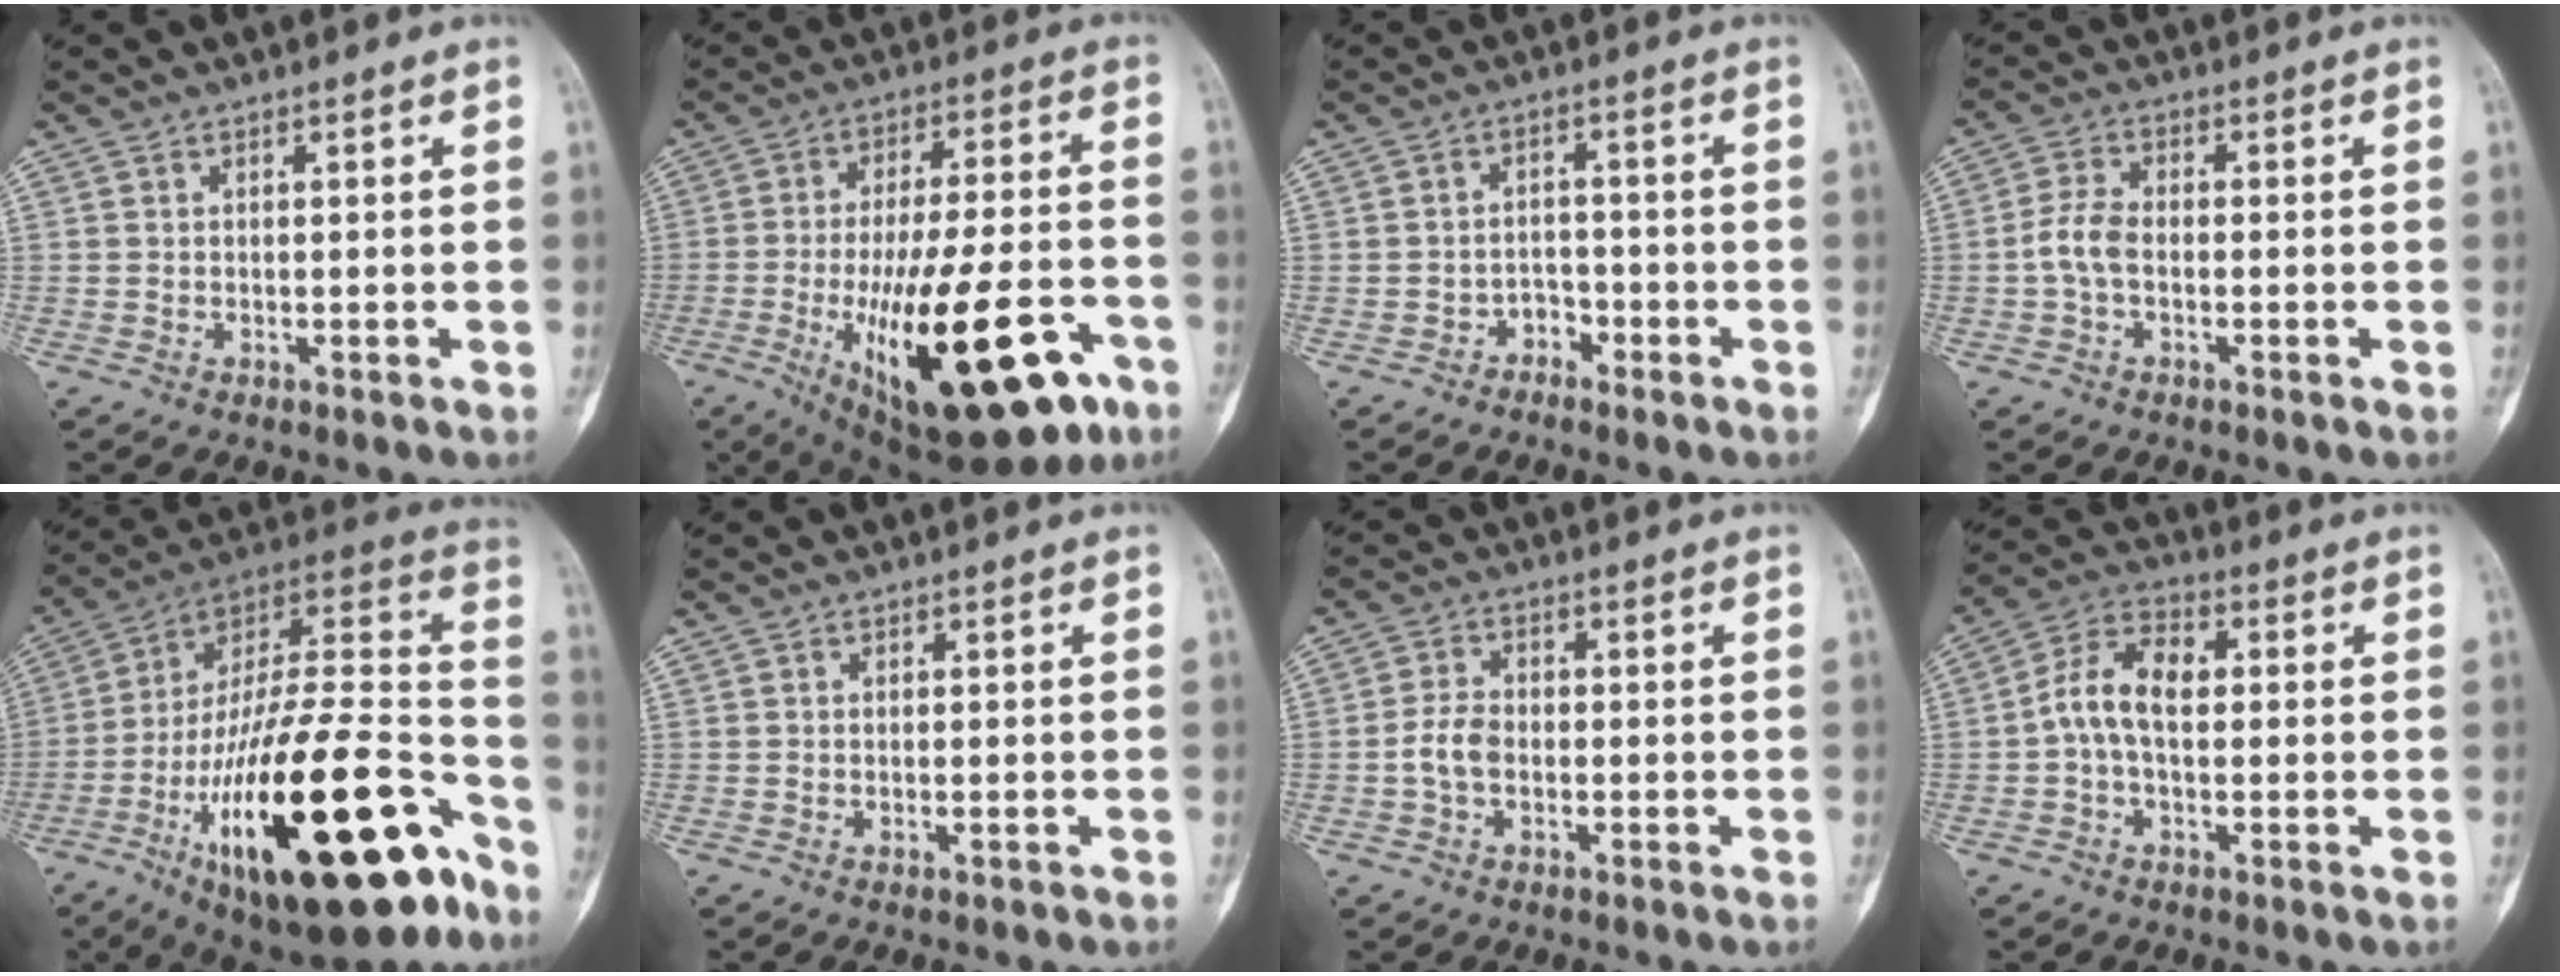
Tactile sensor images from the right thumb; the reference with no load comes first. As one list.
[{"total": 27.2, "force": [-10.0, 9.9, 23.3], "torque": [-0.344, 0.016, -0.134]}, {"total": 3.0, "force": [-2.0, 2.2, 0.5], "torque": [0.006, 0.021, -0.037]}, {"total": 4.7, "force": [-1.0, 2.7, 3.7], "torque": [-0.082, 0.015, -0.026]}, {"total": 37.4, "force": [-16.9, 13.3, 30.6], "torque": [-0.447, 0.073, -0.266]}, {"total": 0.5, "force": [-0.2, 0.1, 0.5], "torque": [-0.008, 0.001, -0.001]}, {"total": 4.4, "force": [-1.0, 2.9, 3.1], "torque": [-0.062, 0.013, -0.025]}, {"total": 8.9, "force": [0.1, 5.3, 7.1], "torque": [-0.128, 0.031, -0.006]}]